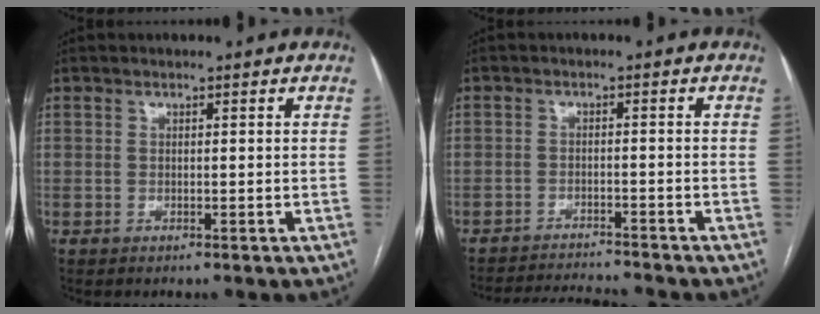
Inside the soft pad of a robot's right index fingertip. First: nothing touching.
{"total": 6.9, "force": [-6.9, -0.1, 0.9], "torque": [-0.008, -0.003, -0.112]}